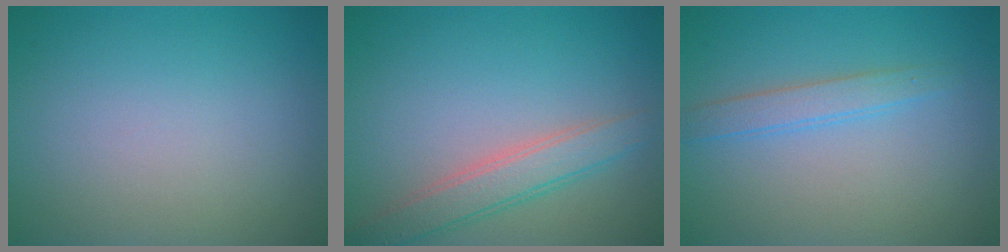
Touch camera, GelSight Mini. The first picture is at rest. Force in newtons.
{"total": 3.4, "press": 3.4, "slide": 0.3}
{"total": 2.0, "press": 2.0, "slide": 0.1}